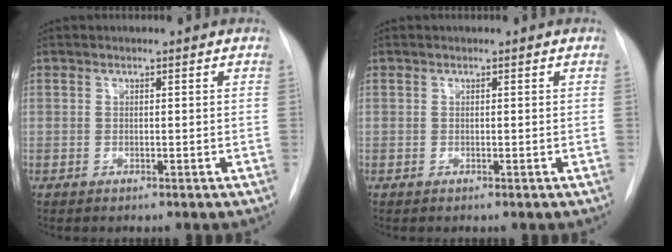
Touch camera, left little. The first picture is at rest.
{"total": 0.0}